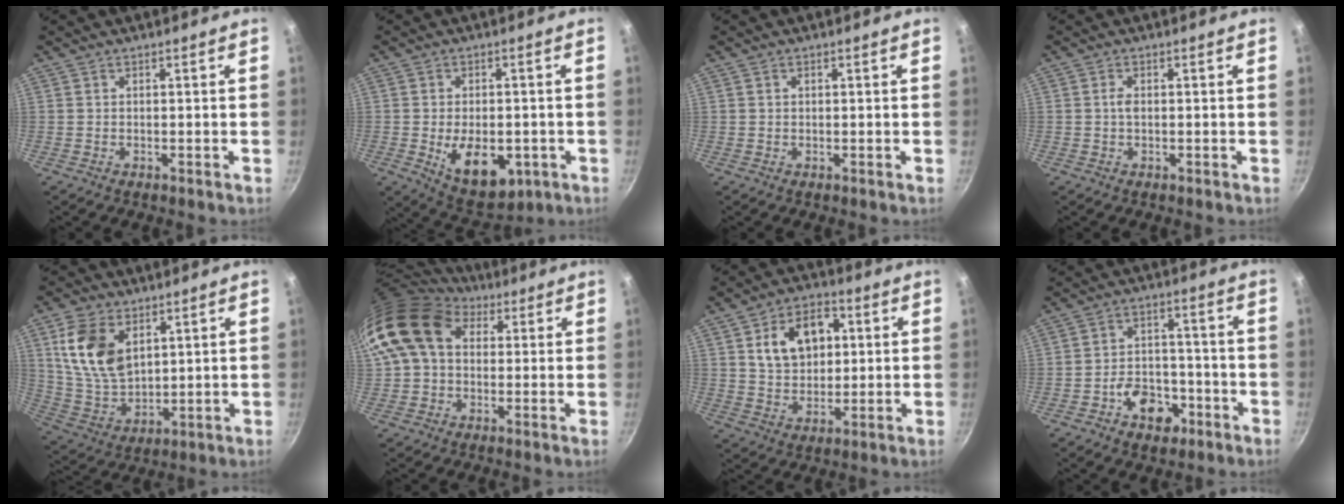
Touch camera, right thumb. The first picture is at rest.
{"total": 11.9, "force": [-3.0, 7.1, 9.1], "torque": [-0.110, -0.004, -0.027]}
{"total": 0.5, "force": [0.2, 0.4, 0.2], "torque": [-0.003, 0.003, 0.004]}
{"total": 1.5, "force": [0.0, 0.9, 1.2], "torque": [-0.021, 0.004, -0.001]}
{"total": 13.8, "force": [5.0, 8.8, 9.4], "torque": [-0.163, -0.026, 0.108]}
{"total": 13.8, "force": [3.9, 10.2, 8.4], "torque": [-0.134, 0.016, 0.055]}
{"total": 12.7, "force": [3.1, 9.0, 8.4], "torque": [-0.102, 0.002, 0.052]}
{"total": 8.8, "force": [-4.4, 6.0, 4.7], "torque": [-0.047, 0.036, -0.069]}